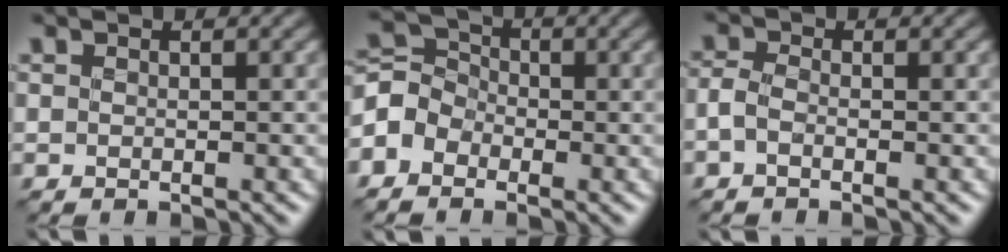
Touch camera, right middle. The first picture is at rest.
{"total": 3.0, "force": [-1.8, 2.3, 0.3], "torque": [0.012, 0.009, -0.053]}
{"total": 1.2, "force": [-1.0, 0.3, 0.4], "torque": [-0.004, 0.000, -0.032]}